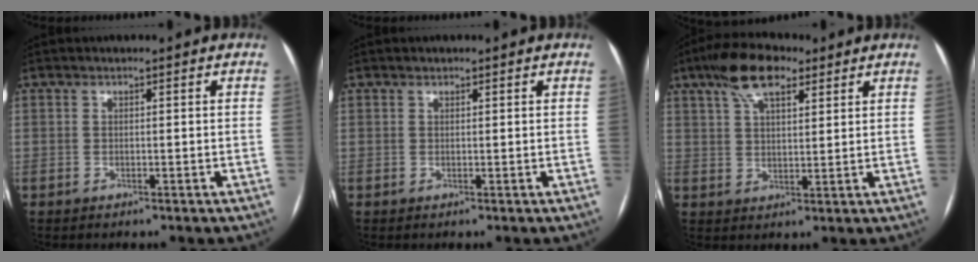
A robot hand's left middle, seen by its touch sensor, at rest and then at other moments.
{"total": 0.5, "force": [0.5, 0.2, 0.1], "torque": [-0.005, 0.000, 0.007]}
{"total": 9.1, "force": [5.7, 3.4, 6.3], "torque": [-0.123, 0.022, 0.101]}